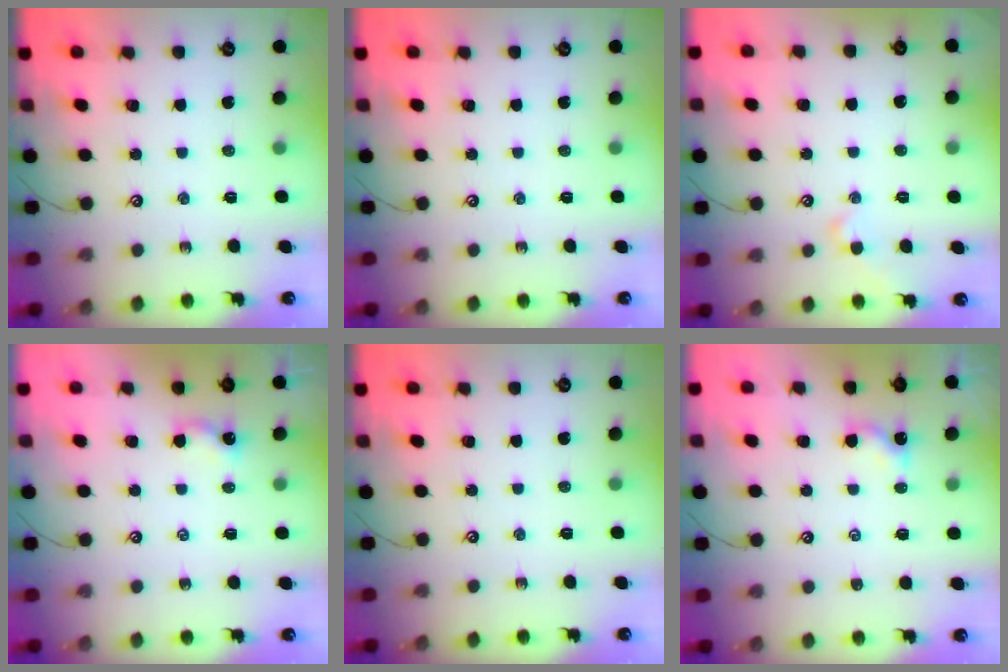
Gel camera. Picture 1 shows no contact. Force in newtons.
{"total": 0.0}
{"total": 1.6, "press": 1.5, "slide": 0.4}
{"total": 1.7, "press": 1.6, "slide": 0.3}
{"total": 0.0}
{"total": 0.6, "press": 0.5, "slide": 0.3}